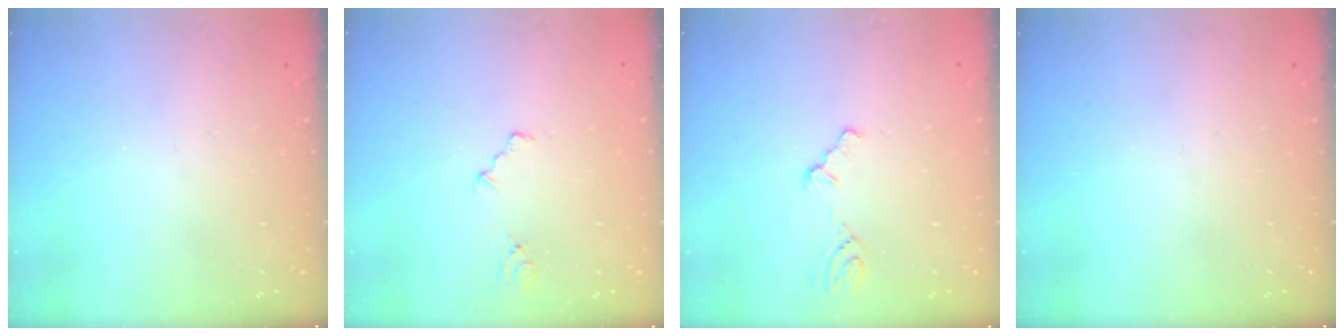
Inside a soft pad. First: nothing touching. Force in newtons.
{"total": 2.9, "press": 2.9, "slide": 0.3}
{"total": 1.9, "press": 1.9, "slide": 0.3}
{"total": 0.0}